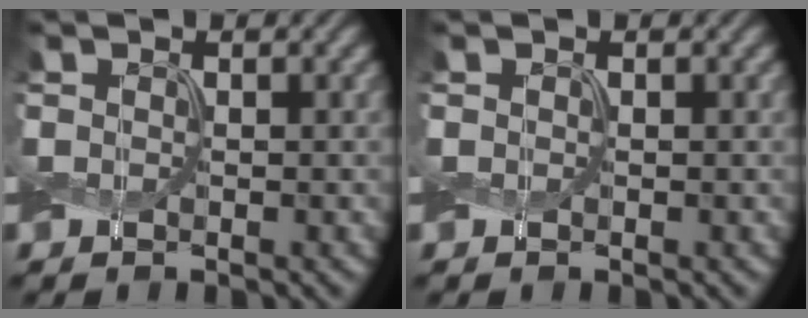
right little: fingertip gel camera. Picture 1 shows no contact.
{"total": 0.0}